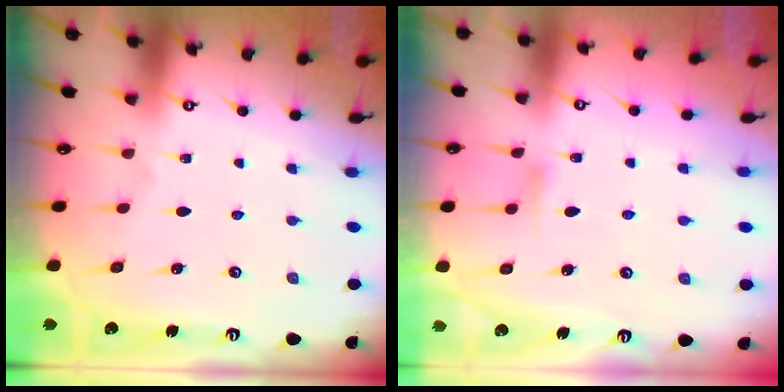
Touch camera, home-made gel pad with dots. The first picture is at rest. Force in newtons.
{"total": 4.3, "press": 4.3, "slide": 0.5}